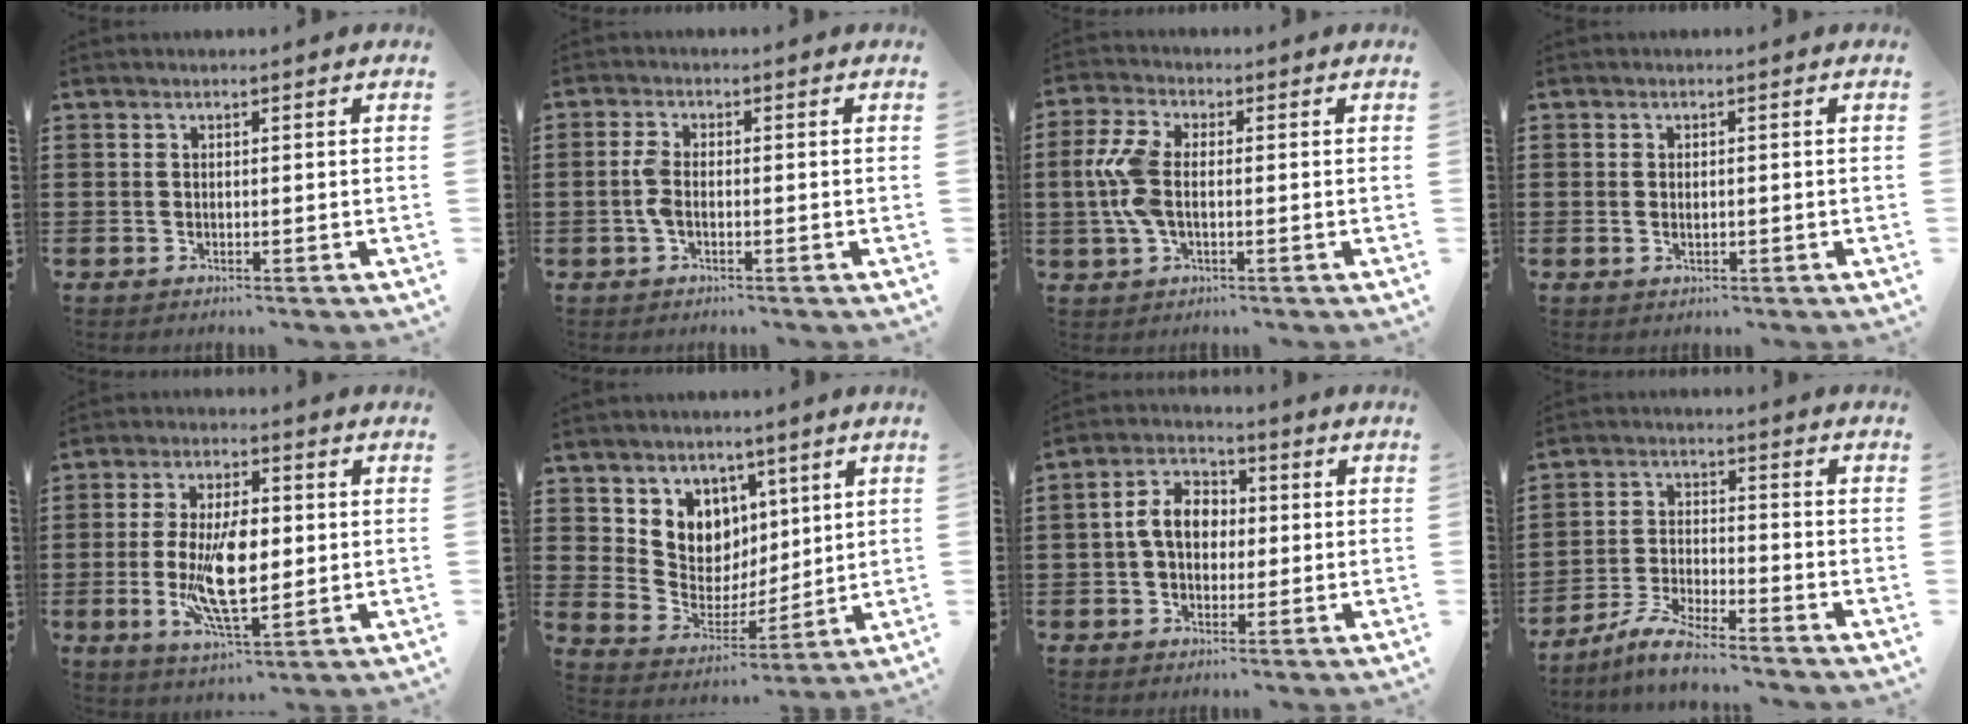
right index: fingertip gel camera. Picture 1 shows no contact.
{"total": 3.1, "force": [-0.6, 1.3, 2.7], "torque": [-0.074, -0.004, -0.018]}
{"total": 7.4, "force": [-0.2, 3.9, 6.2], "torque": [-0.165, -0.005, -0.015]}
{"total": 1.0, "force": [-0.1, 0.6, 0.8], "torque": [-0.016, 0.004, -0.003]}
{"total": 11.2, "force": [-0.6, 4.6, 10.2], "torque": [-0.216, -0.009, -0.013]}
{"total": 7.2, "force": [3.8, 6.1, -0.1], "torque": [-0.035, -0.047, 0.073]}
{"total": 6.6, "force": [0.0, 4.7, 4.6], "torque": [-0.106, 0.014, -0.005]}
{"total": 6.0, "force": [-5.5, 0.7, 2.3], "torque": [-0.059, -0.003, -0.109]}